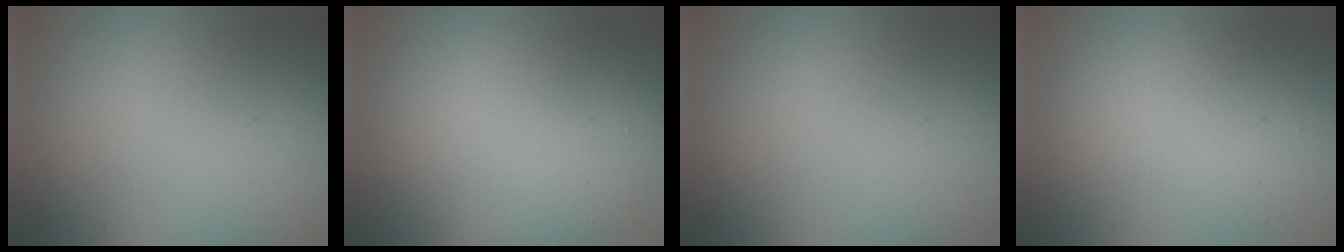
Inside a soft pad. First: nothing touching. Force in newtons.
{"total": 9.0, "press": 9.0, "slide": 0.5}
{"total": 0.0}
{"total": 5.2, "press": 5.2, "slide": 0.4}